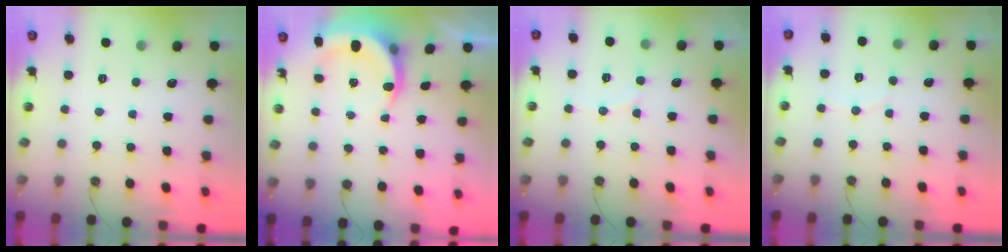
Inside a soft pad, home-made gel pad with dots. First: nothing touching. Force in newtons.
{"total": 6.3, "press": 6.2, "slide": 1.2}
{"total": 6.2, "press": 6.0, "slide": 1.6}
{"total": 2.7, "press": 2.7, "slide": 0.3}